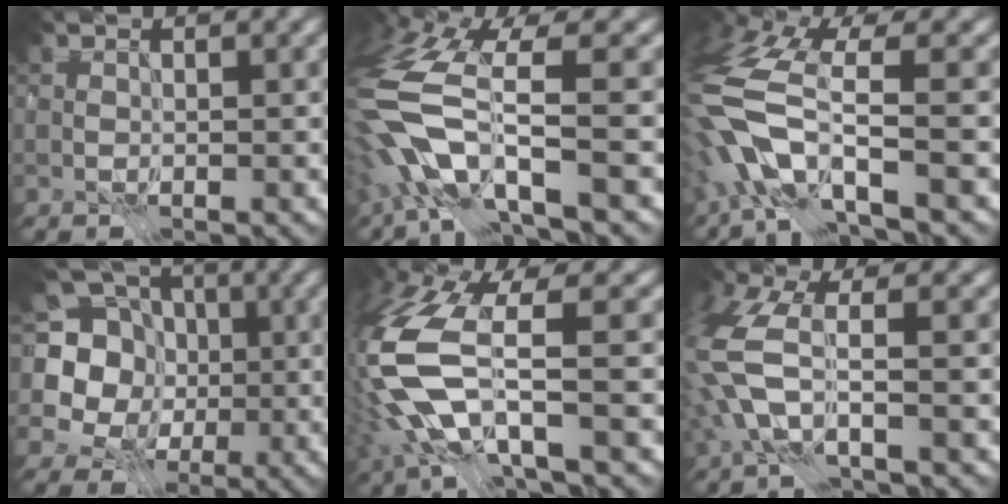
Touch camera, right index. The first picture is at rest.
{"total": 9.5, "force": [-3.8, 3.4, 8.0], "torque": [-0.181, -0.009, -0.083]}
{"total": 8.1, "force": [-3.8, 2.7, 6.7], "torque": [-0.154, 0.002, -0.095]}
{"total": 10.7, "force": [-0.6, 9.9, 4.1], "torque": [-0.108, 0.034, -0.046]}
{"total": 9.6, "force": [-2.6, 3.8, 8.4], "torque": [-0.210, -0.012, -0.059]}
{"total": 6.5, "force": [-2.2, 2.8, 5.4], "torque": [-0.153, -0.008, -0.056]}